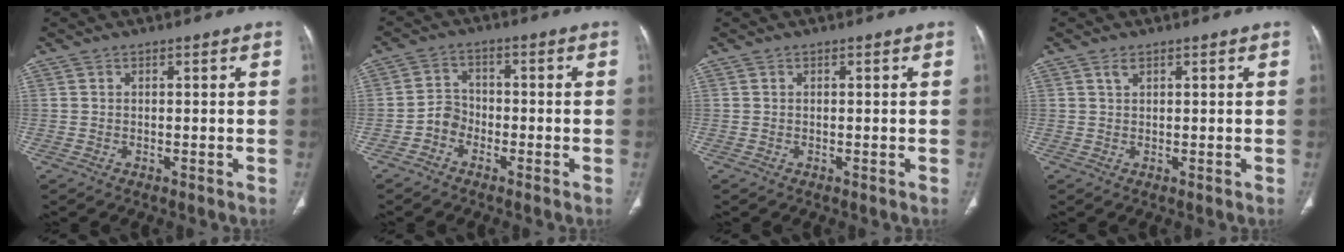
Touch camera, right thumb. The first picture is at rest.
{"total": 3.6, "force": [-2.0, 2.8, 1.1], "torque": [-0.006, 0.018, -0.047]}
{"total": 0.0}
{"total": 1.2, "force": [0.8, 0.5, 0.7], "torque": [-0.014, 0.001, 0.016]}